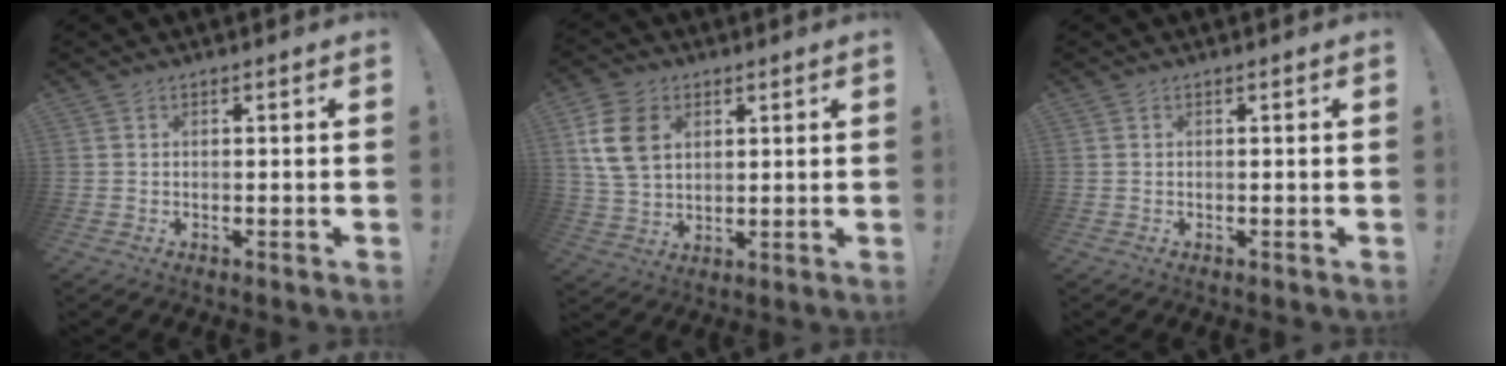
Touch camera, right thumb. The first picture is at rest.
{"total": 12.3, "force": [4.3, 9.0, 7.3], "torque": [-0.140, -0.005, 0.084]}
{"total": 0.0}